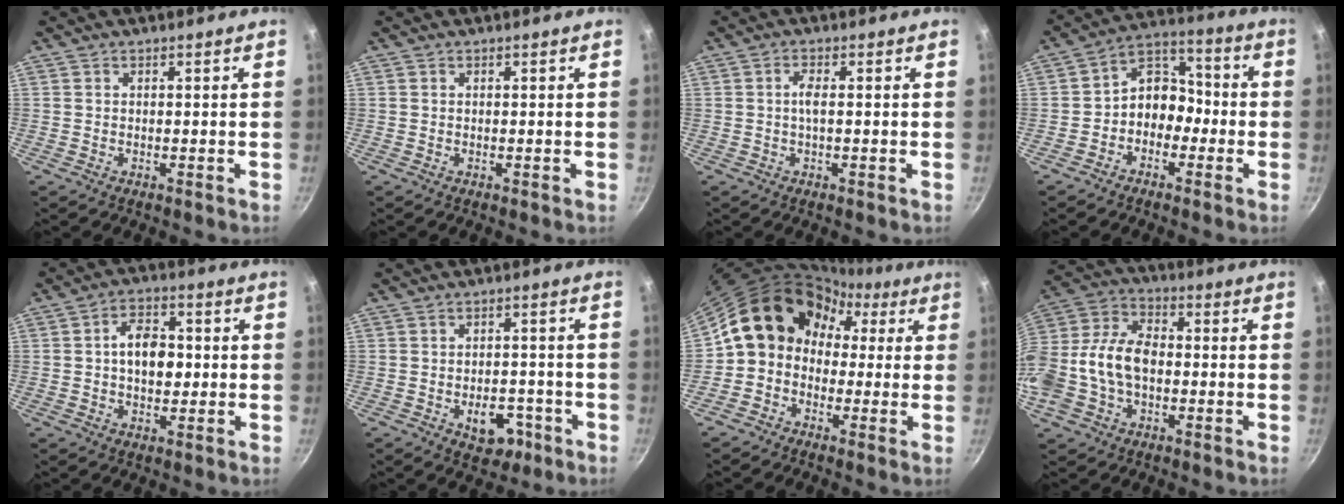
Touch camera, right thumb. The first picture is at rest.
{"total": 0.0}
{"total": 2.1, "force": [0.0, 0.6, 2.0], "torque": [-0.048, 0.005, -0.002]}
{"total": 8.7, "force": [-2.5, 6.8, 4.9], "torque": [-0.028, 0.054, -0.058]}
{"total": 8.1, "force": [0.1, 5.4, 6.1], "torque": [-0.066, 0.015, -0.005]}
{"total": 7.1, "force": [-2.9, 4.7, 4.5], "torque": [-0.031, 0.019, -0.032]}
{"total": 13.2, "force": [0.7, 11.7, 6.2], "torque": [-0.061, 0.043, -0.018]}
{"total": 17.0, "force": [-2.3, 11.7, 12.1], "torque": [-0.233, 0.048, -0.052]}